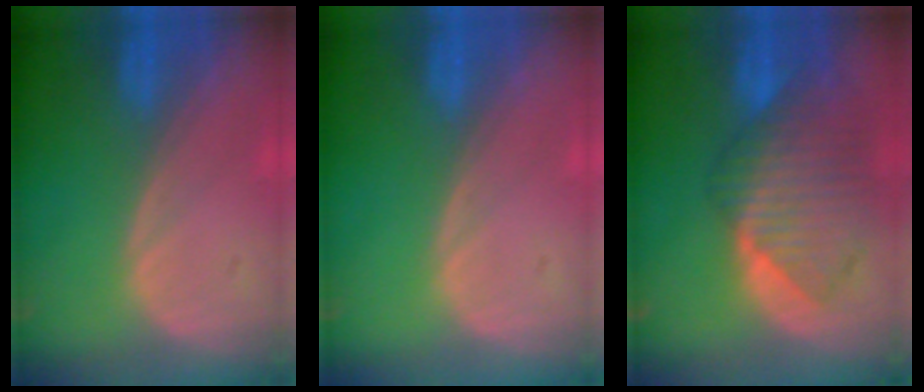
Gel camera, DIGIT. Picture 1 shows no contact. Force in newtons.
{"total": 0.0}
{"total": 10.3, "press": 8.8, "slide": 5.3}